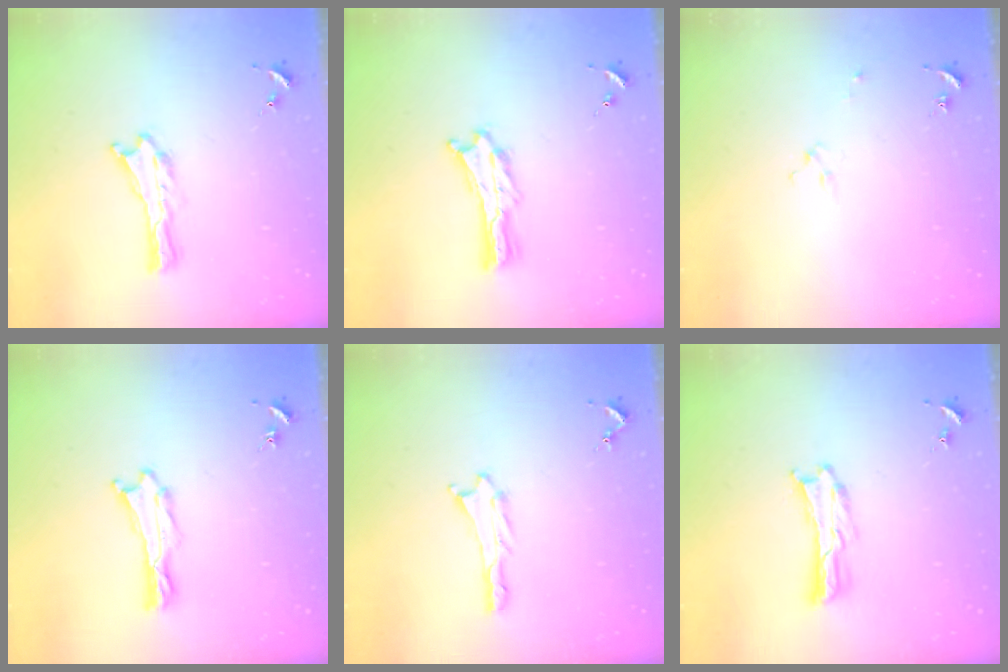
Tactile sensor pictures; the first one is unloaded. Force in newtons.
{"total": 0.9, "press": 0.9, "slide": 0.2}
{"total": 2.0, "press": 1.9, "slide": 0.2}
{"total": 0.5, "press": 0.5, "slide": 0.1}
{"total": 0.8, "press": 0.8, "slide": 0.2}
{"total": 0.0}